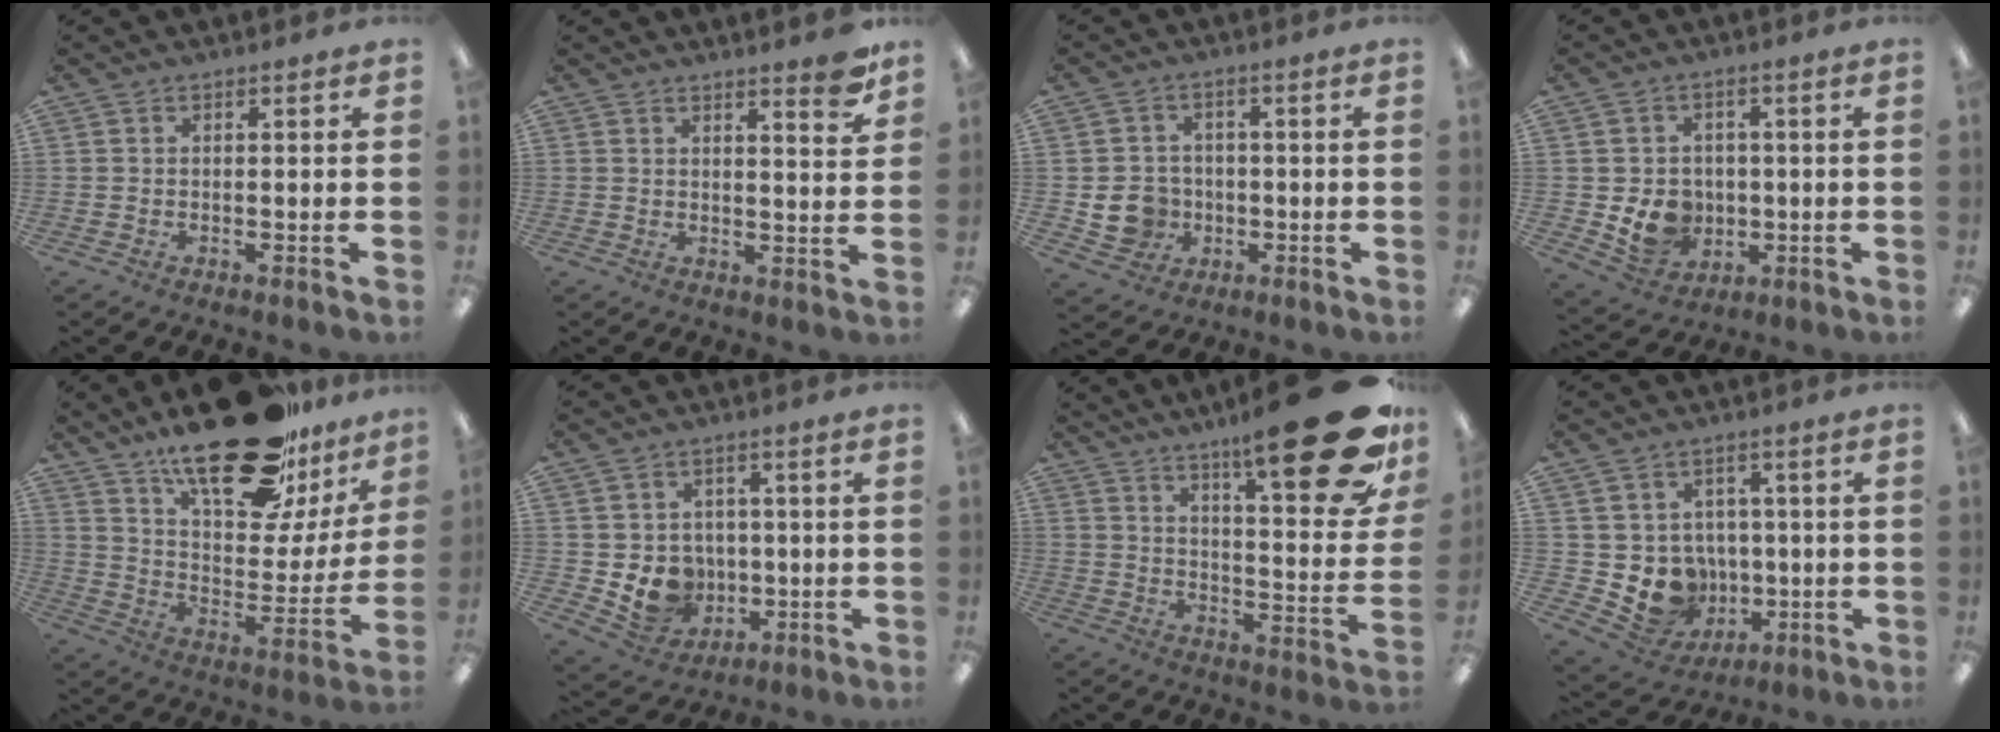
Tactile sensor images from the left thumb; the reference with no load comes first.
{"total": 6.0, "force": [4.9, 0.8, 3.3], "torque": [-0.037, -0.035, 0.079]}
{"total": 8.0, "force": [-1.5, 7.4, 2.6], "torque": [-0.068, 0.016, -0.017]}
{"total": 8.9, "force": [-1.0, 8.1, 3.5], "torque": [-0.075, 0.006, -0.009]}
{"total": 27.4, "force": [19.6, 10.7, 15.8], "torque": [-0.231, -0.122, 0.327]}
{"total": 9.0, "force": [-0.7, 8.5, 2.8], "torque": [-0.063, 0.000, -0.001]}
{"total": 25.2, "force": [15.6, 6.2, 18.7], "torque": [-0.263, -0.105, 0.246]}
{"total": 9.9, "force": [-0.8, 9.5, 2.6], "torque": [-0.069, -0.007, 0.001]}